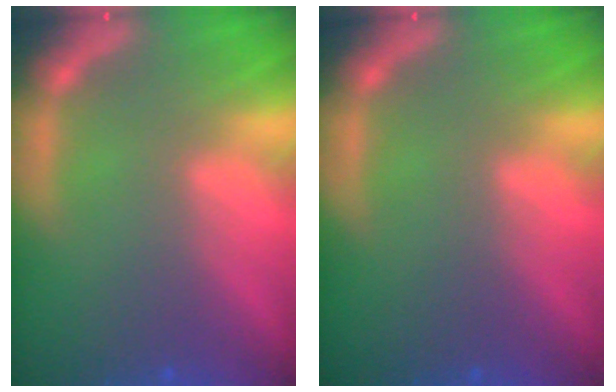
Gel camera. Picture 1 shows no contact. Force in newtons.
{"total": 0.0}